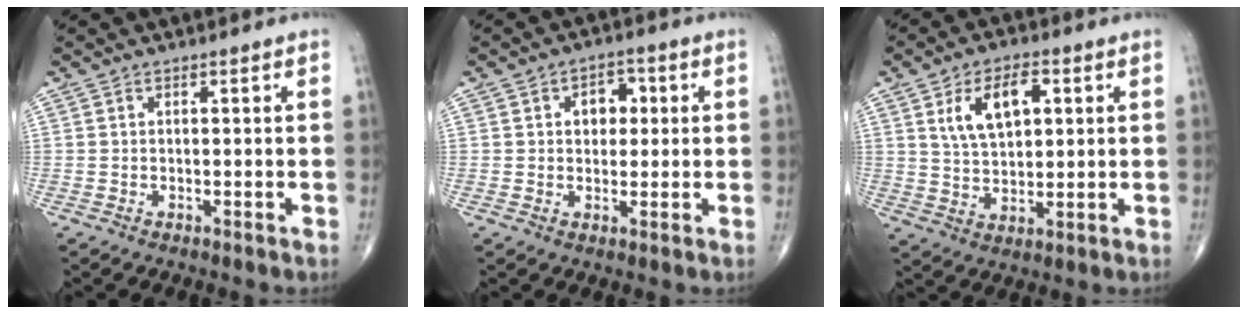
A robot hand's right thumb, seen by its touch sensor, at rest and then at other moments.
{"total": 5.1, "force": [1.0, 3.7, 3.4], "torque": [-0.017, 0.005, 0.010]}
{"total": 9.7, "force": [3.2, 5.3, 7.5], "torque": [-0.113, -0.003, 0.059]}